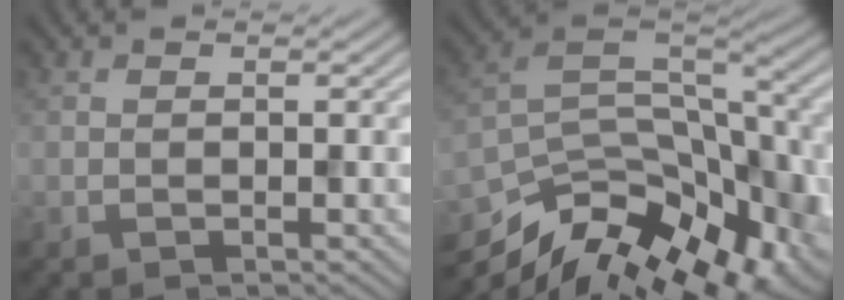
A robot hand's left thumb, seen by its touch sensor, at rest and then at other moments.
{"total": 16.0, "force": [-10.3, 7.5, 9.6], "torque": [-0.206, -0.029, -0.151]}